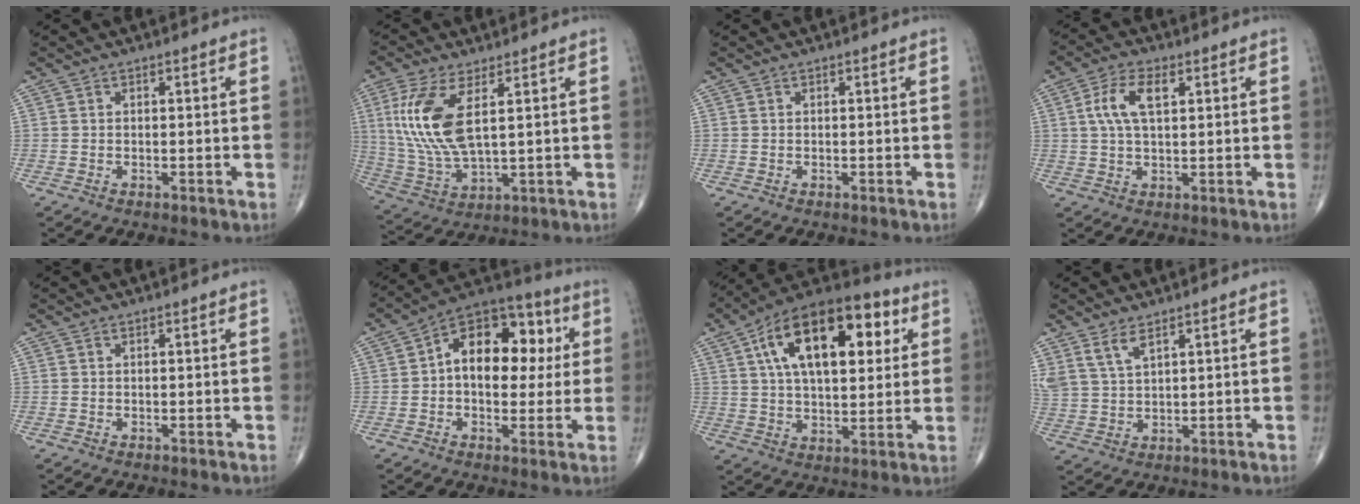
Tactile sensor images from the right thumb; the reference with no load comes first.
{"total": 13.6, "force": [3.7, 5.4, 11.9], "torque": [-0.271, -0.014, 0.085]}
{"total": 0.0}
{"total": 7.3, "force": [2.1, 3.5, 6.0], "torque": [-0.127, 0.009, 0.040]}
{"total": 0.0}
{"total": 16.9, "force": [2.5, 10.6, 13.0], "torque": [-0.145, 0.029, 0.028]}
{"total": 22.8, "force": [7.4, 11.5, 18.2], "torque": [-0.270, 0.010, 0.112]}
{"total": 5.1, "force": [3.5, 1.9, 3.2], "torque": [-0.067, -0.015, 0.079]}